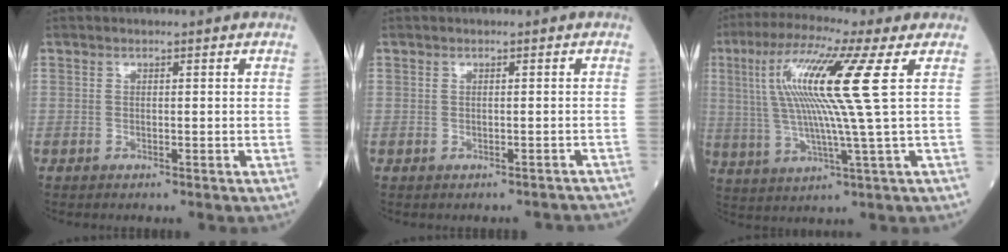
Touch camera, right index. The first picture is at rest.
{"total": 2.4, "force": [-2.0, 1.0, 0.9], "torque": [-0.009, 0.013, -0.016]}
{"total": 14.4, "force": [3.7, -1.2, 13.9], "torque": [-0.279, 0.015, 0.063]}